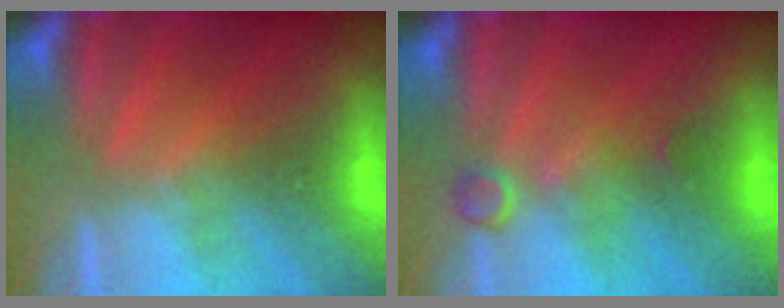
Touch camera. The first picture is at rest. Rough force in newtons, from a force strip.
{"total": 2.9}